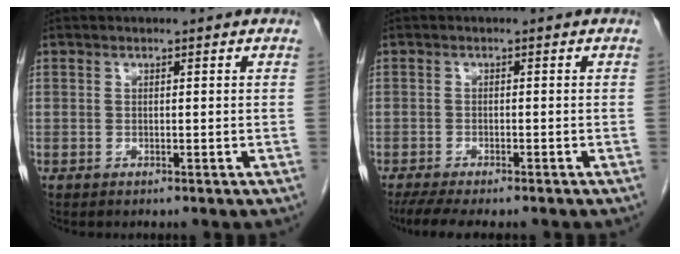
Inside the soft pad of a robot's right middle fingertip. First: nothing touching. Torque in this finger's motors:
{"motor_torque": [1.00, -0.63, 0.20, 0.07]}